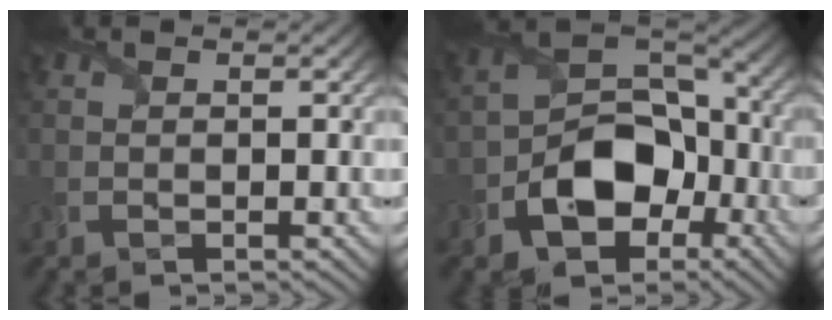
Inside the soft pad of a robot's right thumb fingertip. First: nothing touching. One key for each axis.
{"total": 11.1, "fx": -4.4, "fy": 7.5, "fz": 6.9, "tx": -0.125, "ty": -0.009, "tz": -0.084}